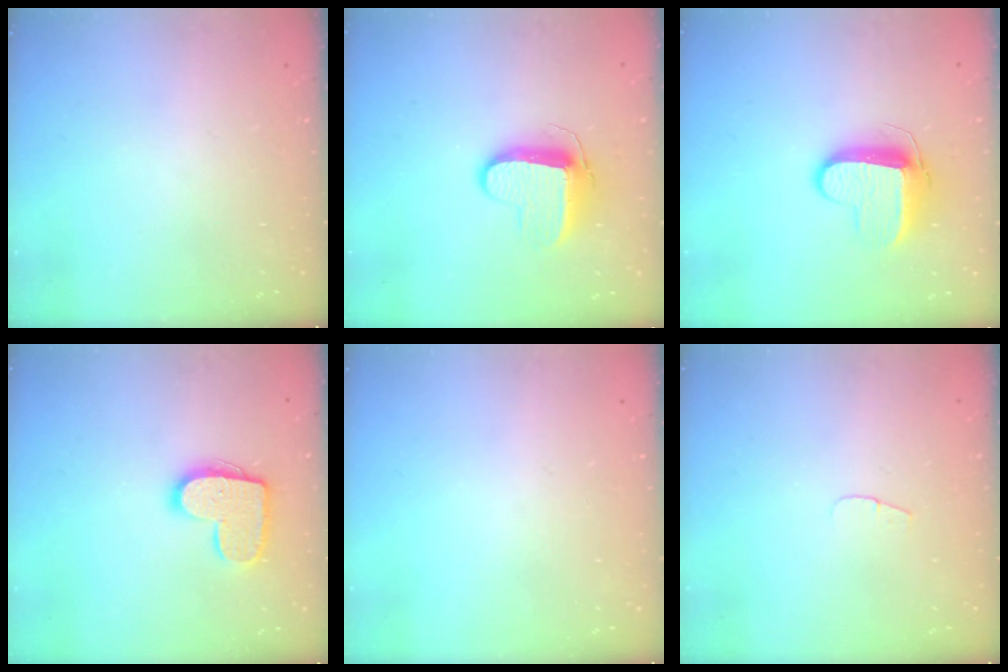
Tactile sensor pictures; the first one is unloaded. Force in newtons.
{"total": 9.3, "press": 9.3, "slide": 0.5}
{"total": 10.3, "press": 10.3, "slide": 1.1}
{"total": 13.2, "press": 13.2, "slide": 0.7}
{"total": 0.0}
{"total": 3.8, "press": 3.8, "slide": 0.4}